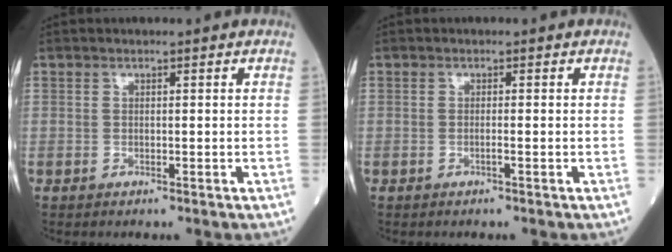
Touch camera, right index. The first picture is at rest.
{"total": 0.6, "force": [-0.4, -0.1, 0.5], "torque": [-0.004, 0.002, -0.008]}